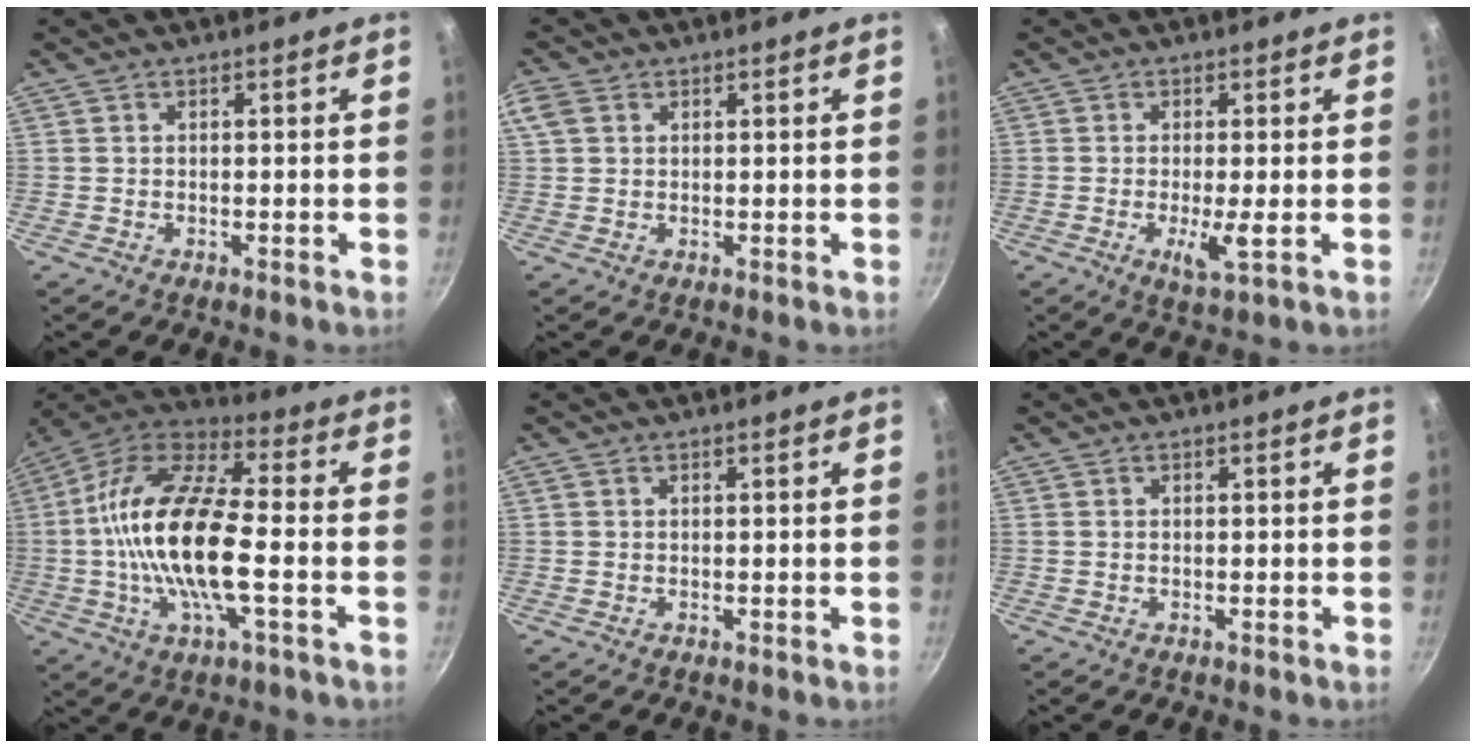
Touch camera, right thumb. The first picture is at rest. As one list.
[{"total": 3.5, "force": [1.4, 2.6, 1.9], "torque": [-0.036, 0.004, 0.026]}, {"total": 4.1, "force": [-0.7, 0.4, 4.0], "torque": [-0.079, -0.012, -0.011]}, {"total": 20.5, "force": [-2.2, 7.6, 18.9], "torque": [-0.364, 0.032, -0.061]}, {"total": 0.0}, {"total": 0.0}]